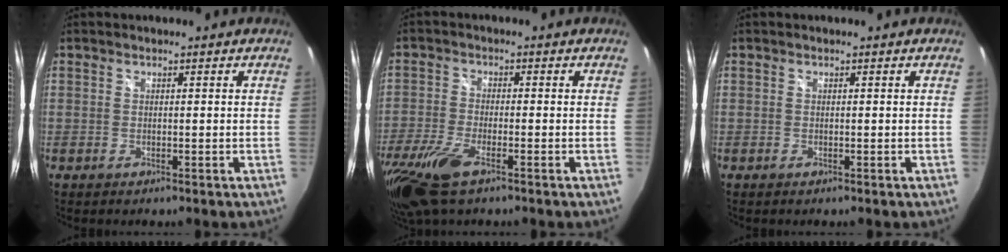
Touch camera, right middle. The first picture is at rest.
{"total": 11.2, "force": [-7.0, 3.6, 8.0], "torque": [-0.189, -0.037, -0.140]}
{"total": 0.0}